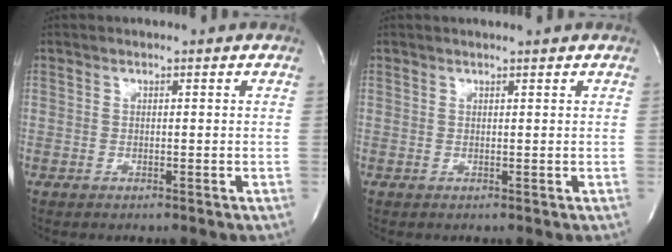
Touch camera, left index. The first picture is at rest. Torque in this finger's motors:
{"motor_torque": [0.22, -0.21, 0.06, 0.00]}